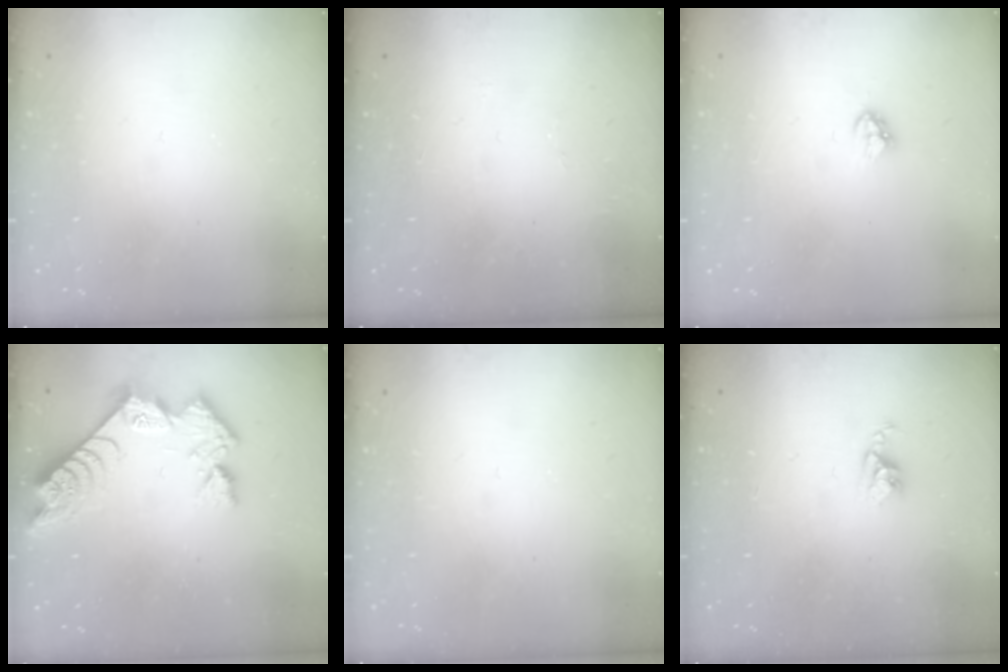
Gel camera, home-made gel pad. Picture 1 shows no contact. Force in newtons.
{"total": 2.0, "press": 1.9, "slide": 0.8}
{"total": 3.4, "press": 3.4, "slide": 0.2}
{"total": 11.2, "press": 11.2, "slide": 0.7}
{"total": 0.0}
{"total": 3.8, "press": 3.8, "slide": 0.4}